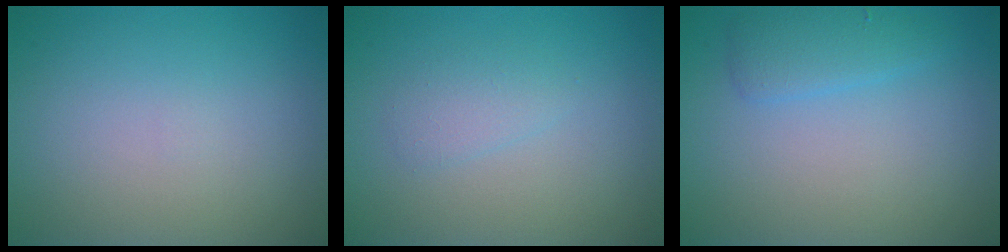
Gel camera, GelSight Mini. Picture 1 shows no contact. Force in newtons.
{"total": 1.4, "press": 1.4, "slide": 0.1}
{"total": 2.1, "press": 2.1, "slide": 0.2}